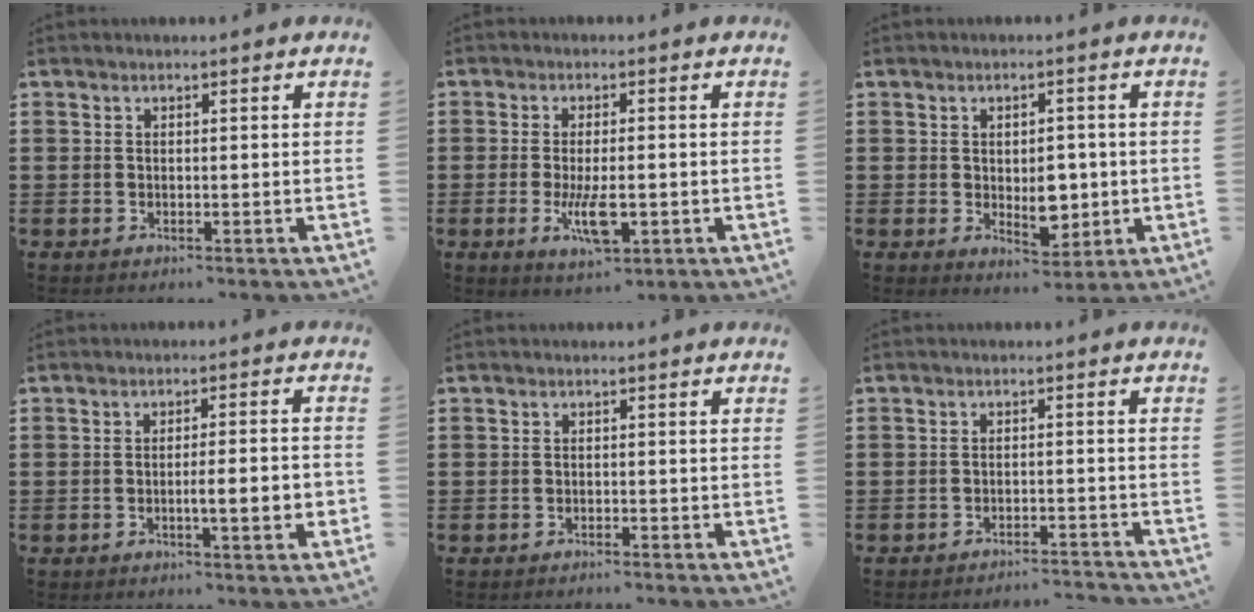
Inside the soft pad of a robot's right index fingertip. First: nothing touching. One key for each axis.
{"total": 6.1, "fx": -1.5, "fy": 2.1, "fz": 5.5, "tx": -0.121, "ty": -0.010, "tz": -0.030}
{"total": 5.4, "fx": -0.3, "fy": 3.7, "fz": 4.0, "tx": -0.045, "ty": -0.003, "tz": -0.009}
{"total": 5.2, "fx": -1.3, "fy": 0.3, "fz": 5.0, "tx": -0.074, "ty": -0.011, "tz": -0.024}
{"total": 0.9, "fx": -0.9, "fy": 0.0, "fz": 0.0, "tx": -0.003, "ty": 0.000, "tz": -0.018}
{"total": 2.6, "fx": -2.6, "fy": -0.1, "fz": 0.3, "tx": -0.009, "ty": -0.001, "tz": -0.055}